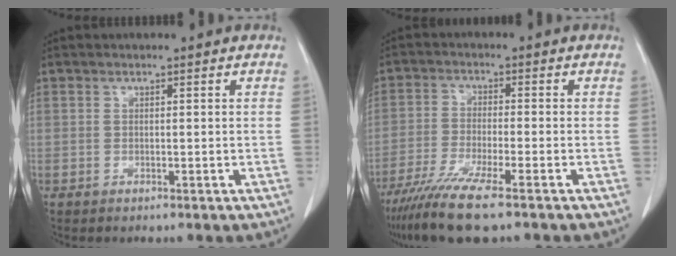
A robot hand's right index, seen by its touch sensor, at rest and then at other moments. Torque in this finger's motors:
{"motor_torque": [1.12, -1.02, 0.56, 0.16]}